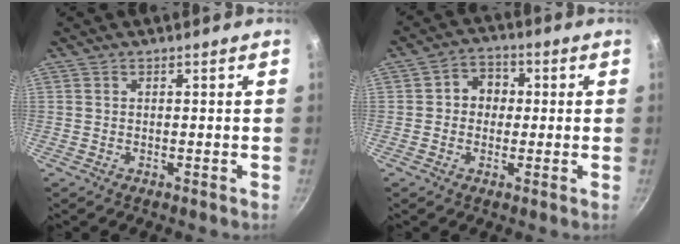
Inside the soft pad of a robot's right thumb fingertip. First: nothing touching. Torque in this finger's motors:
{"motor_torque": [-0.30, 0.28, 0.16, 0.05, 0.05]}